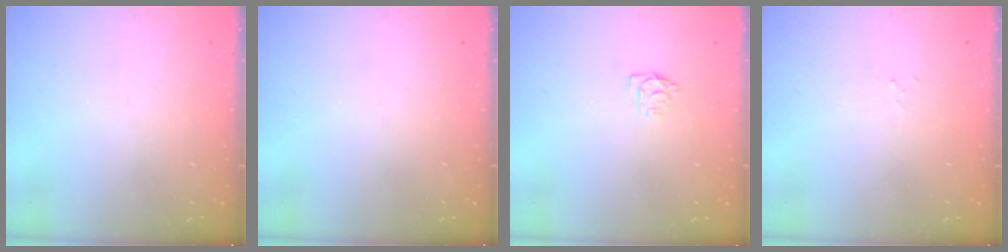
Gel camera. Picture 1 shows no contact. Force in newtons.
{"total": 0.0}
{"total": 4.7, "press": 4.6, "slide": 0.7}
{"total": 1.5, "press": 1.5, "slide": 0.2}